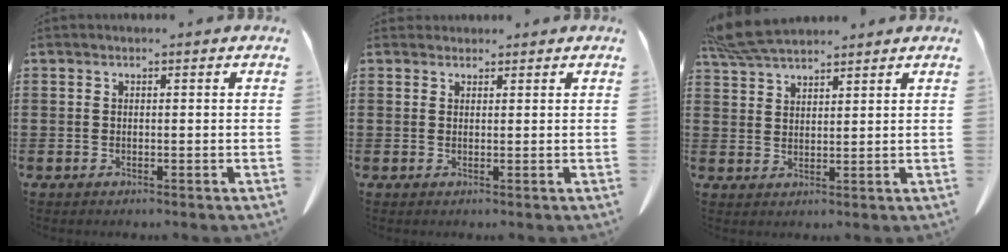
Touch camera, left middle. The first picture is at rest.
{"total": 1.3, "force": [1.2, 0.5, 0.0], "torque": [-0.004, 0.000, 0.026]}
{"total": 6.1, "force": [5.5, 1.1, 2.5], "torque": [-0.067, -0.010, 0.105]}